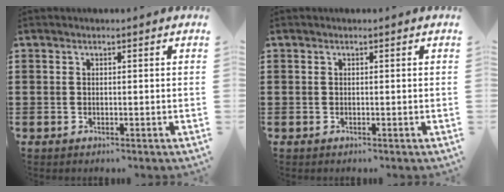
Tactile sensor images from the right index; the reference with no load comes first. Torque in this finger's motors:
{"motor_torque": [0.12, 0.22, 0.00, -0.01]}